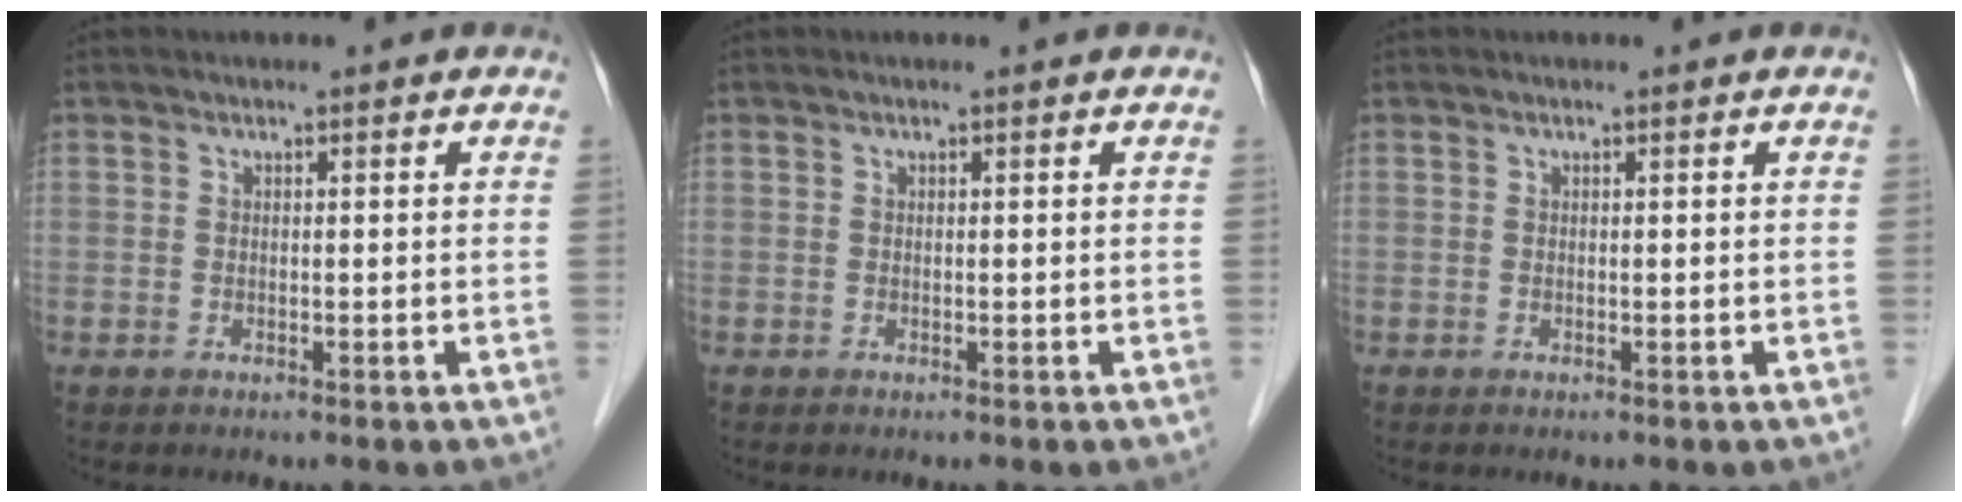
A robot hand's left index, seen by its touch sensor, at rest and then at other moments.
{"total": 0.0}
{"total": 0.0}